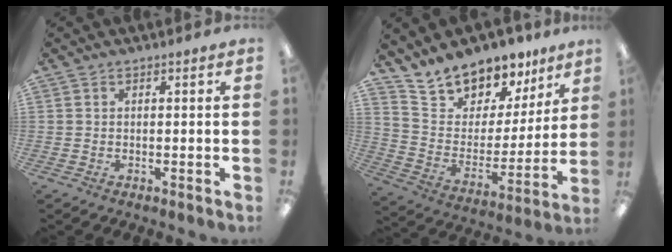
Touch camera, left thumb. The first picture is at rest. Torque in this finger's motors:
{"motor_torque": [0.37, 0.29, 0.87, -1.90, 0.05]}